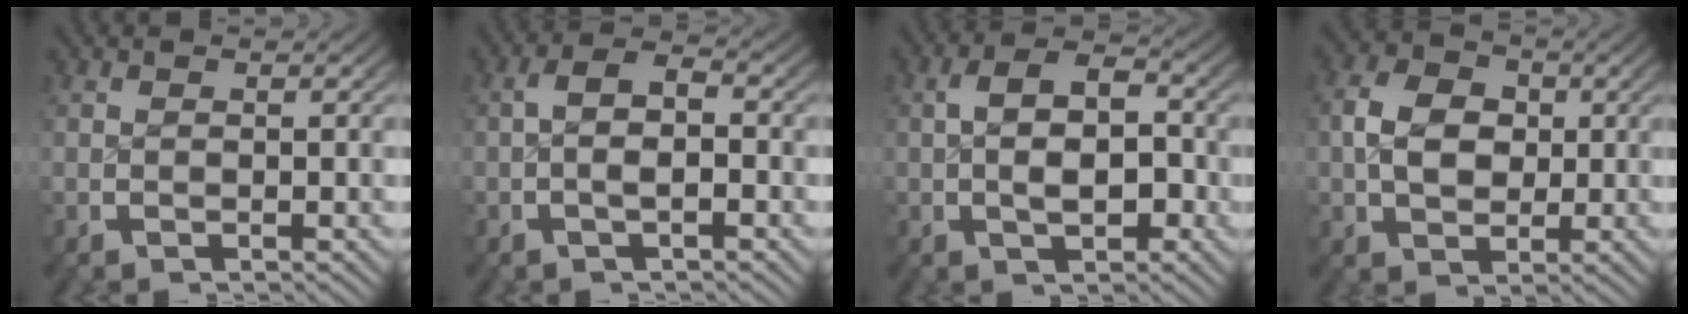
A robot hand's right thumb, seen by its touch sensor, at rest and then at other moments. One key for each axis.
{"total": 3.6, "fx": 0.0, "fy": 1.9, "fz": 3.1, "tx": -0.050, "ty": 0.005, "tz": -0.011}
{"total": 6.4, "fx": 0.0, "fy": 4.0, "fz": 5.0, "tx": -0.075, "ty": -0.004, "tz": -0.002}
{"total": 5.7, "fx": 0.3, "fy": 4.2, "fz": 3.9, "tx": -0.066, "ty": -0.015, "tz": 0.016}